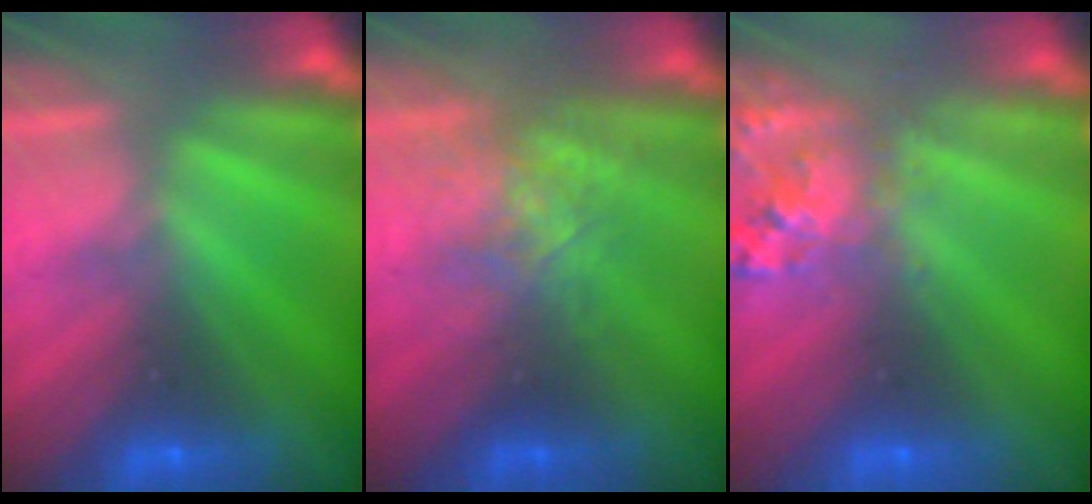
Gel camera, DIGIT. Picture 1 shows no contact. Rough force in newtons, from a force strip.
{"total": 2.6}
{"total": 2.6}